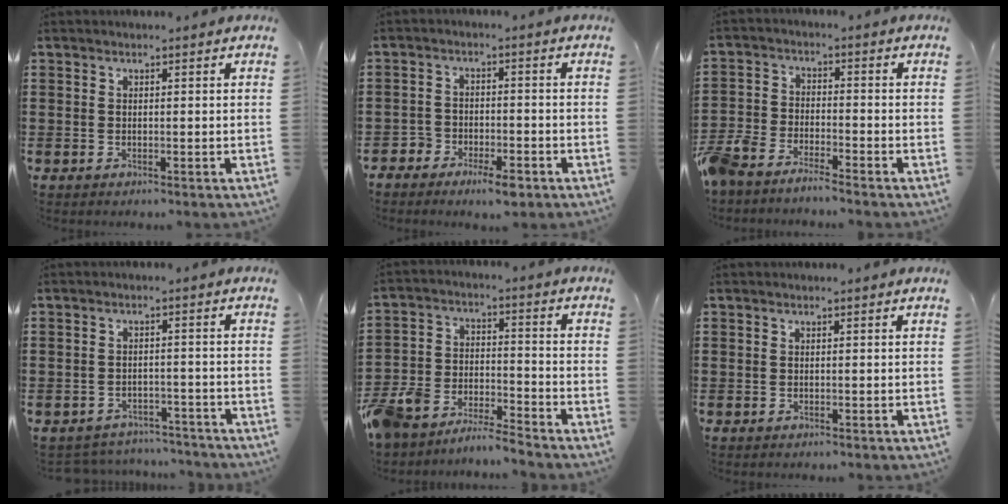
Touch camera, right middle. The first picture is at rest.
{"total": 3.5, "force": [-3.1, 1.2, 1.2], "torque": [-0.029, 0.006, -0.065]}
{"total": 5.2, "force": [-5.1, 0.3, 0.9], "torque": [-0.050, -0.010, -0.110]}
{"total": 3.0, "force": [-3.0, 0.5, -0.2], "torque": [-0.005, 0.001, -0.065]}
{"total": 7.6, "force": [-7.5, 0.8, 0.6], "torque": [-0.029, 0.012, -0.156]}
{"total": 0.0}